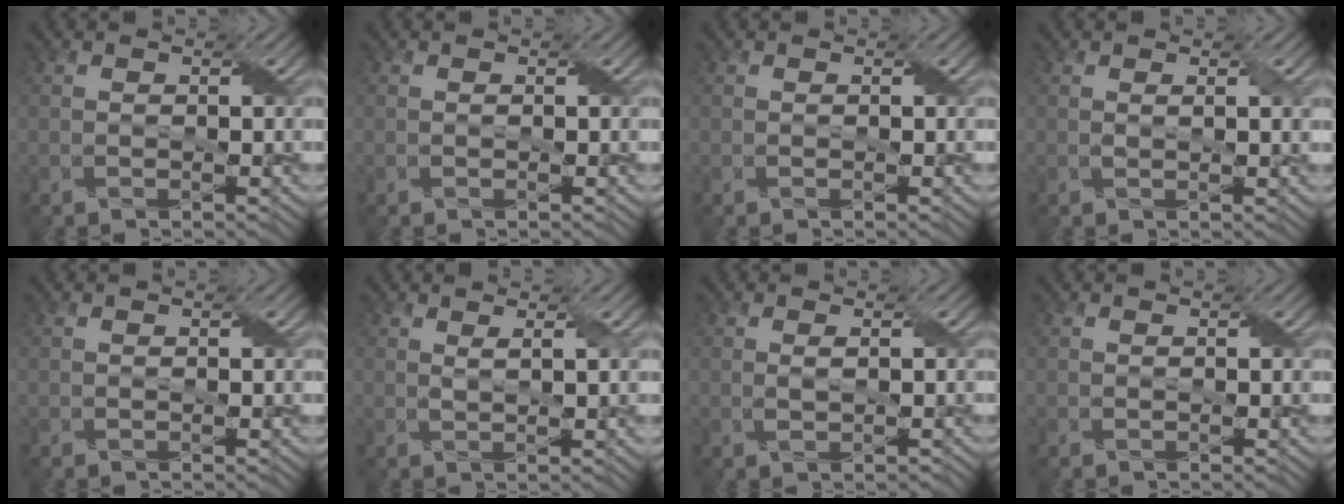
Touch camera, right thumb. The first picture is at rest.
{"total": 0.0}
{"total": 0.0}
{"total": 1.2, "force": [0.6, 0.2, 1.1], "torque": [-0.018, 0.000, 0.011]}
{"total": 0.0}
{"total": 1.7, "force": [0.9, 0.2, 1.5], "torque": [-0.028, 0.002, 0.016]}
{"total": 1.1, "force": [0.2, 0.3, 1.0], "torque": [-0.025, 0.001, 0.007]}
{"total": 0.0}